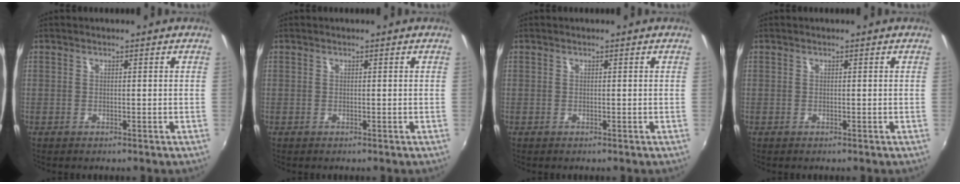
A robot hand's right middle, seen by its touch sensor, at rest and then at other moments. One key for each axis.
{"total": 0.0}
{"total": 0.0}
{"total": 0.0}